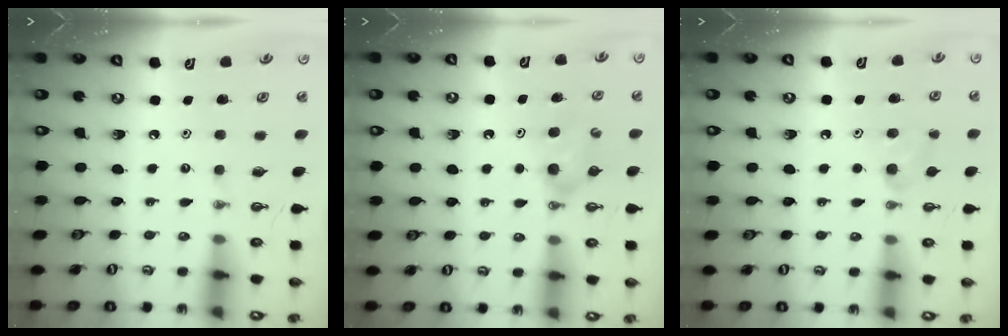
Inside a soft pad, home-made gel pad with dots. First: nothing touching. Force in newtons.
{"total": 5.0, "press": 4.6, "slide": 1.9}
{"total": 4.6, "press": 4.2, "slide": 1.8}